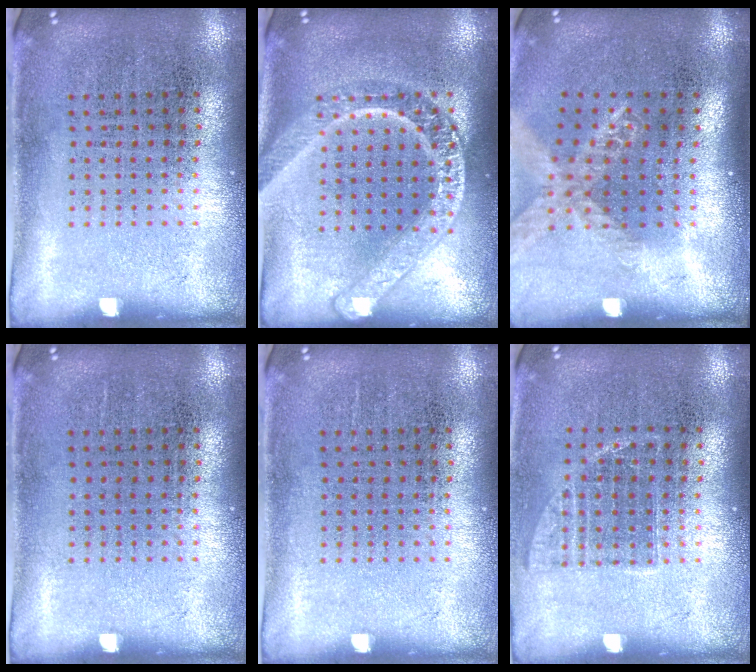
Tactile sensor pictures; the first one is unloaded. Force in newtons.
{"total": 3.4, "press": 3.4, "slide": 0.4}
{"total": 1.6, "press": 1.4, "slide": 0.8}
{"total": 0.0}
{"total": 0.0}
{"total": 0.9, "press": 0.7, "slide": 0.4}